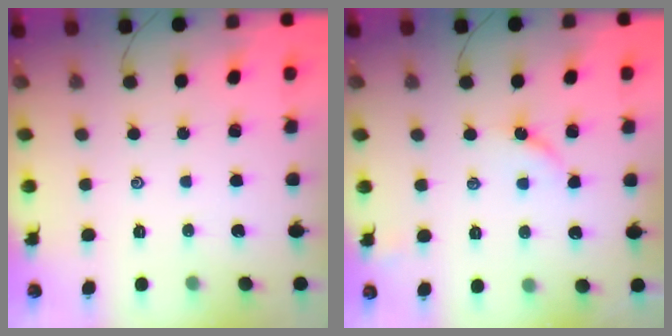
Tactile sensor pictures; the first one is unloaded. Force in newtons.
{"total": 4.8, "press": 4.7, "slide": 0.6}